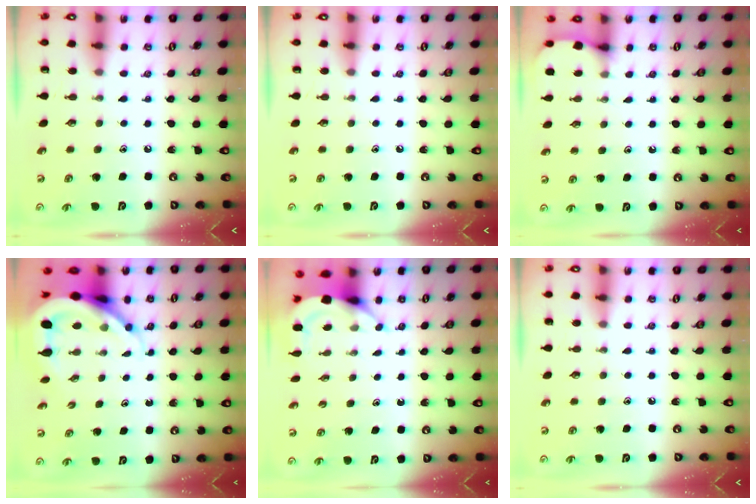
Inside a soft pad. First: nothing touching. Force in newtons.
{"total": 0.0}
{"total": 3.0, "press": 2.9, "slide": 0.3}
{"total": 10.3, "press": 10.3, "slide": 1.2}
{"total": 4.6, "press": 4.6, "slide": 0.3}
{"total": 0.0}